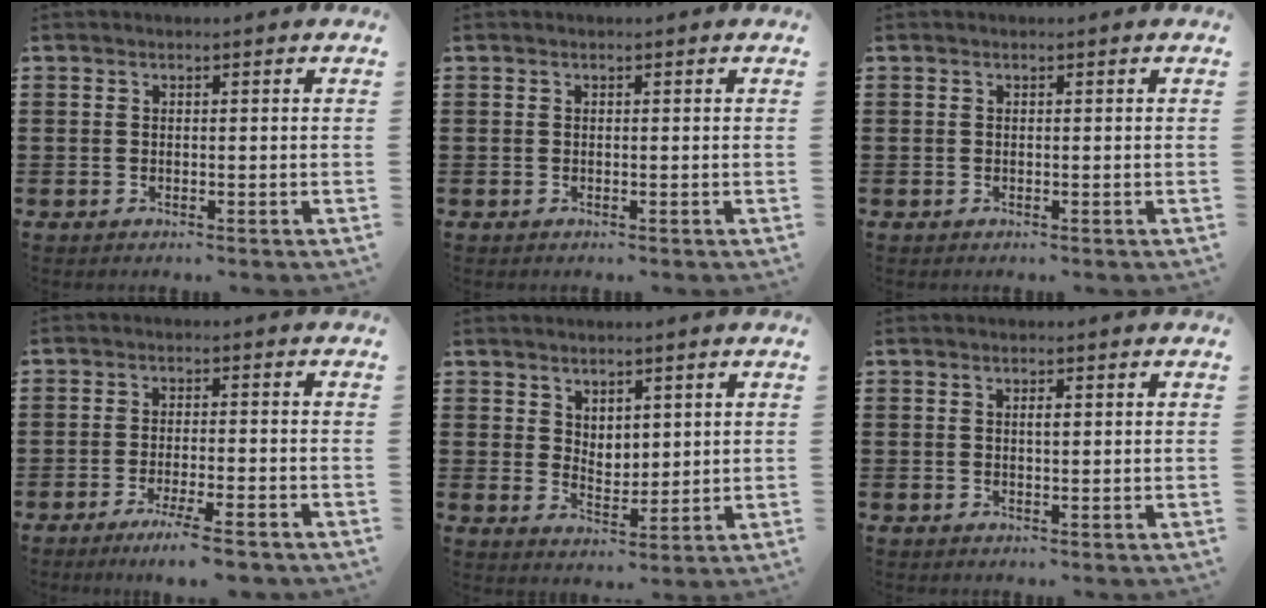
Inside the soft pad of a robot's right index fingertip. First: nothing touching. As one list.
[{"total": 0.0}, {"total": 0.0}, {"total": 4.8, "force": [-3.7, -0.1, 3.1], "torque": [-0.056, -0.011, -0.066]}, {"total": 3.5, "force": [3.0, 1.9, 0.4], "torque": [-0.017, 0.000, 0.057]}, {"total": 1.1, "force": [0.2, 0.3, 1.0], "torque": [-0.021, 0.002, 0.003]}]